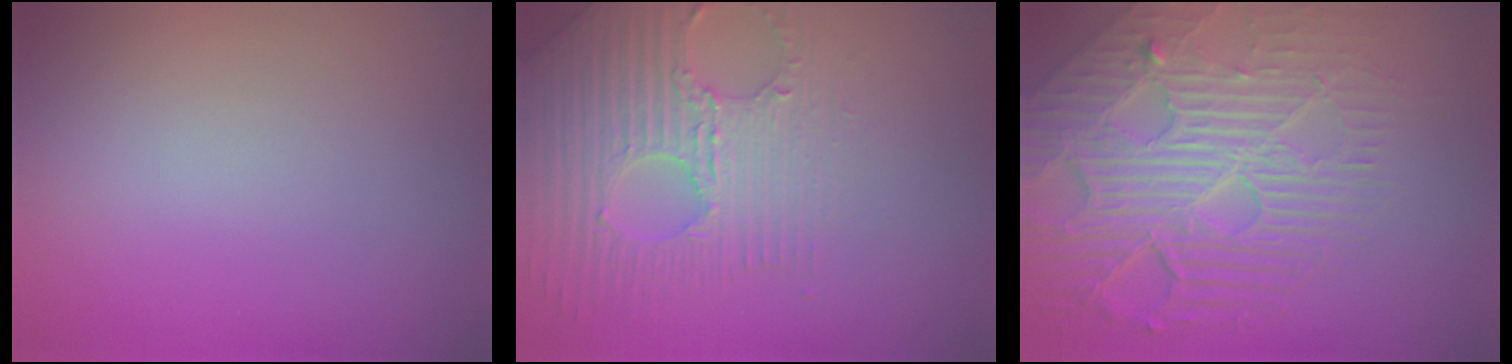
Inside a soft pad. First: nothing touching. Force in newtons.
{"total": 5.9, "press": 4.8, "slide": 3.4}
{"total": 8.2, "press": 5.7, "slide": 5.9}